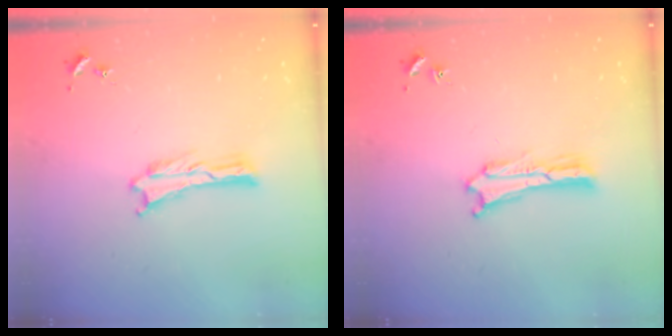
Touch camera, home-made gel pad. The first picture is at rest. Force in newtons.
{"total": 1.2, "press": 1.2, "slide": 0.2}